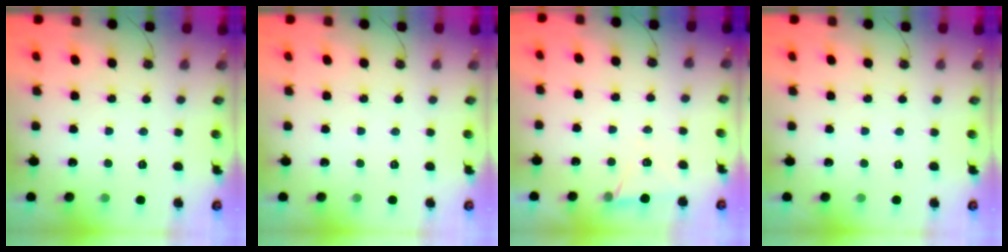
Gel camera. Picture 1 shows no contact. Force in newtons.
{"total": 0.0}
{"total": 5.6, "press": 3.2, "slide": 4.6}
{"total": 0.0}